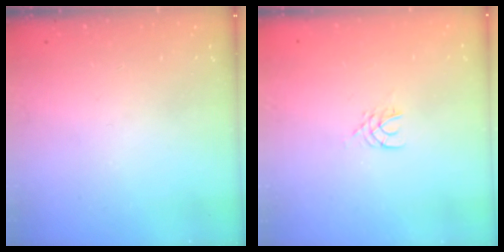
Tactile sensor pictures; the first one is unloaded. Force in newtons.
{"total": 2.5, "press": 2.5, "slide": 0.4}